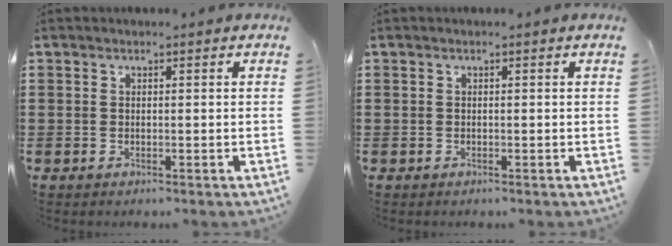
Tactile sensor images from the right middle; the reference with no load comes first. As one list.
[{"total": 0.0}]